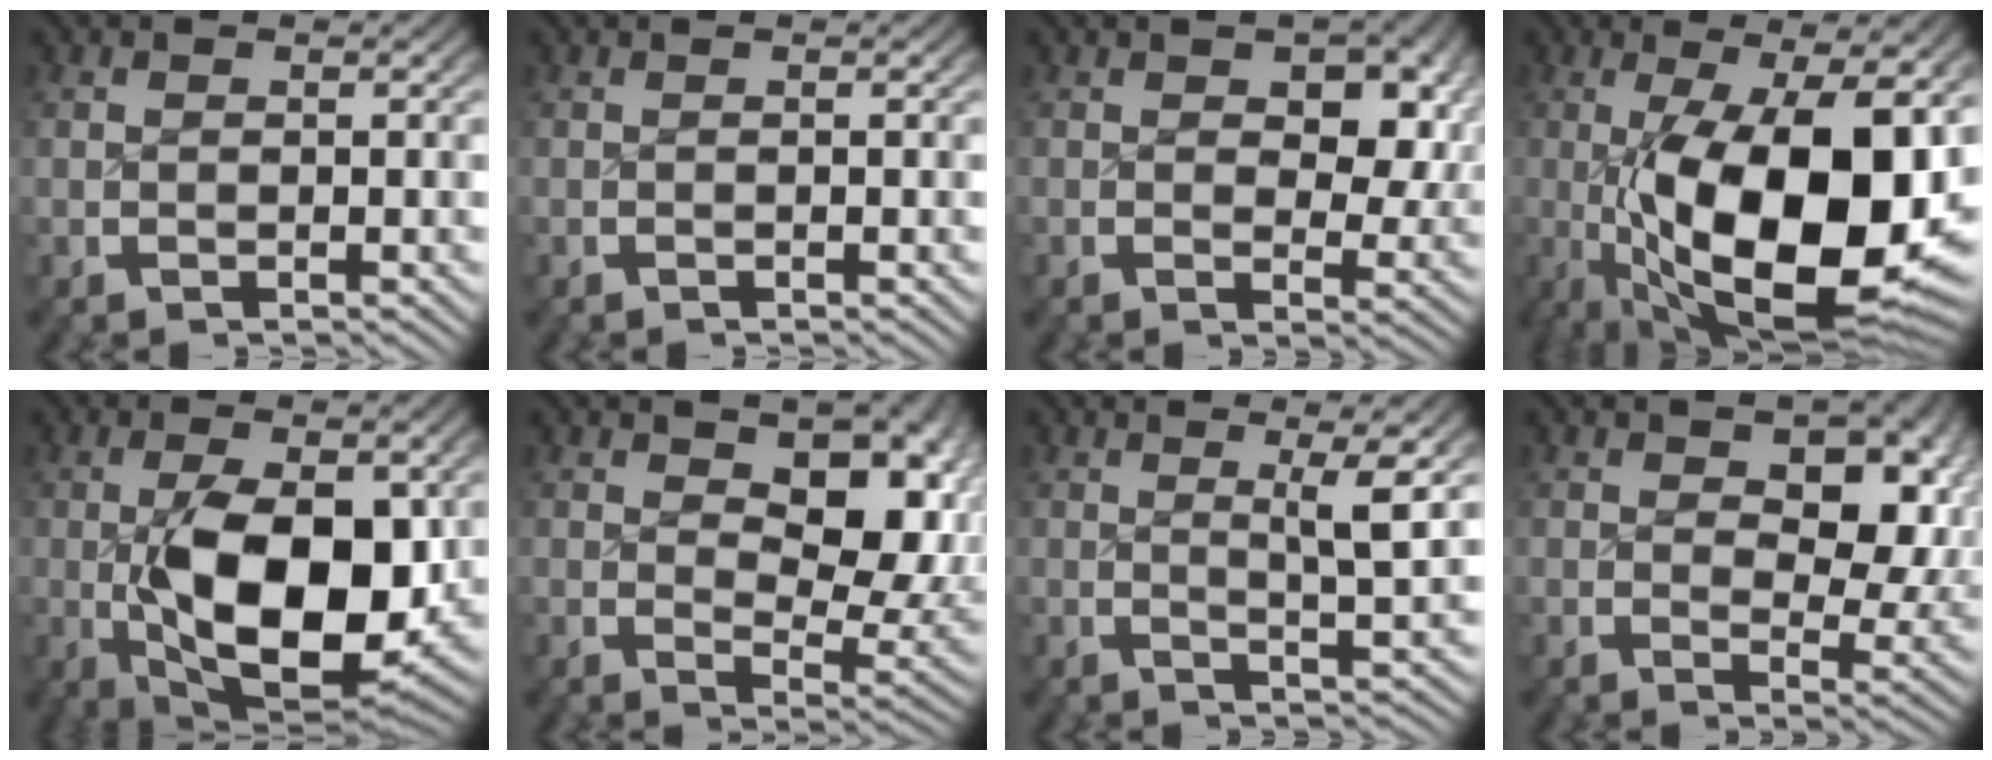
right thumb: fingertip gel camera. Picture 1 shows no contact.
{"total": 0.6, "force": [-0.1, -0.5, -0.3], "torque": [0.006, 0.000, -0.001]}
{"total": 4.7, "force": [1.2, 2.6, 3.7], "torque": [-0.049, -0.023, 0.025]}
{"total": 20.4, "force": [-3.2, 10.2, 17.4], "torque": [-0.304, -0.069, -0.007]}
{"total": 13.5, "force": [-1.7, 7.0, 11.4], "torque": [-0.225, -0.055, -0.008]}
{"total": 8.5, "force": [1.6, 4.9, 6.7], "torque": [-0.107, -0.040, 0.037]}
{"total": 3.0, "force": [1.3, -0.6, 2.7], "torque": [-0.044, -0.004, 0.022]}
{"total": 7.1, "force": [1.7, 4.3, 5.4], "torque": [-0.077, -0.030, 0.032]}